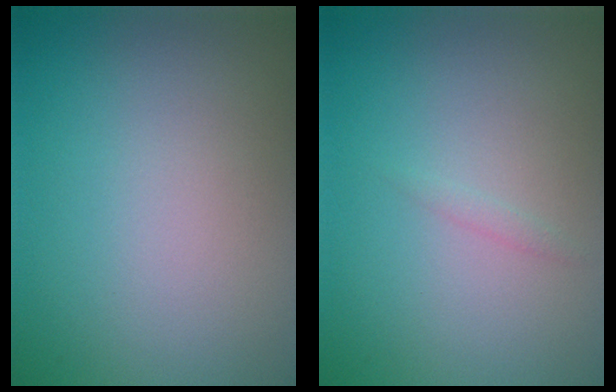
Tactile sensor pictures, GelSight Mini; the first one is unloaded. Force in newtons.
{"total": 0.5, "press": 0.5, "slide": 0.0}